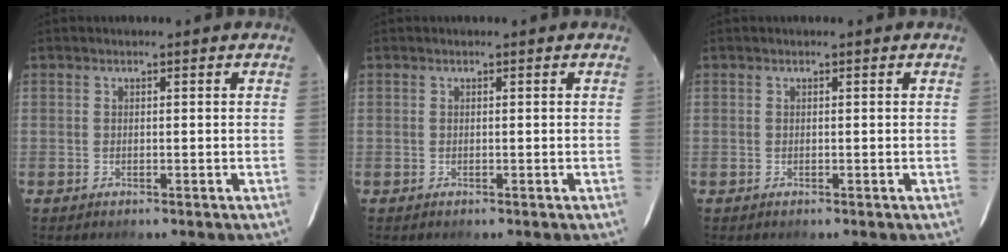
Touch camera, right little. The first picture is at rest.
{"total": 0.0}
{"total": 0.0}